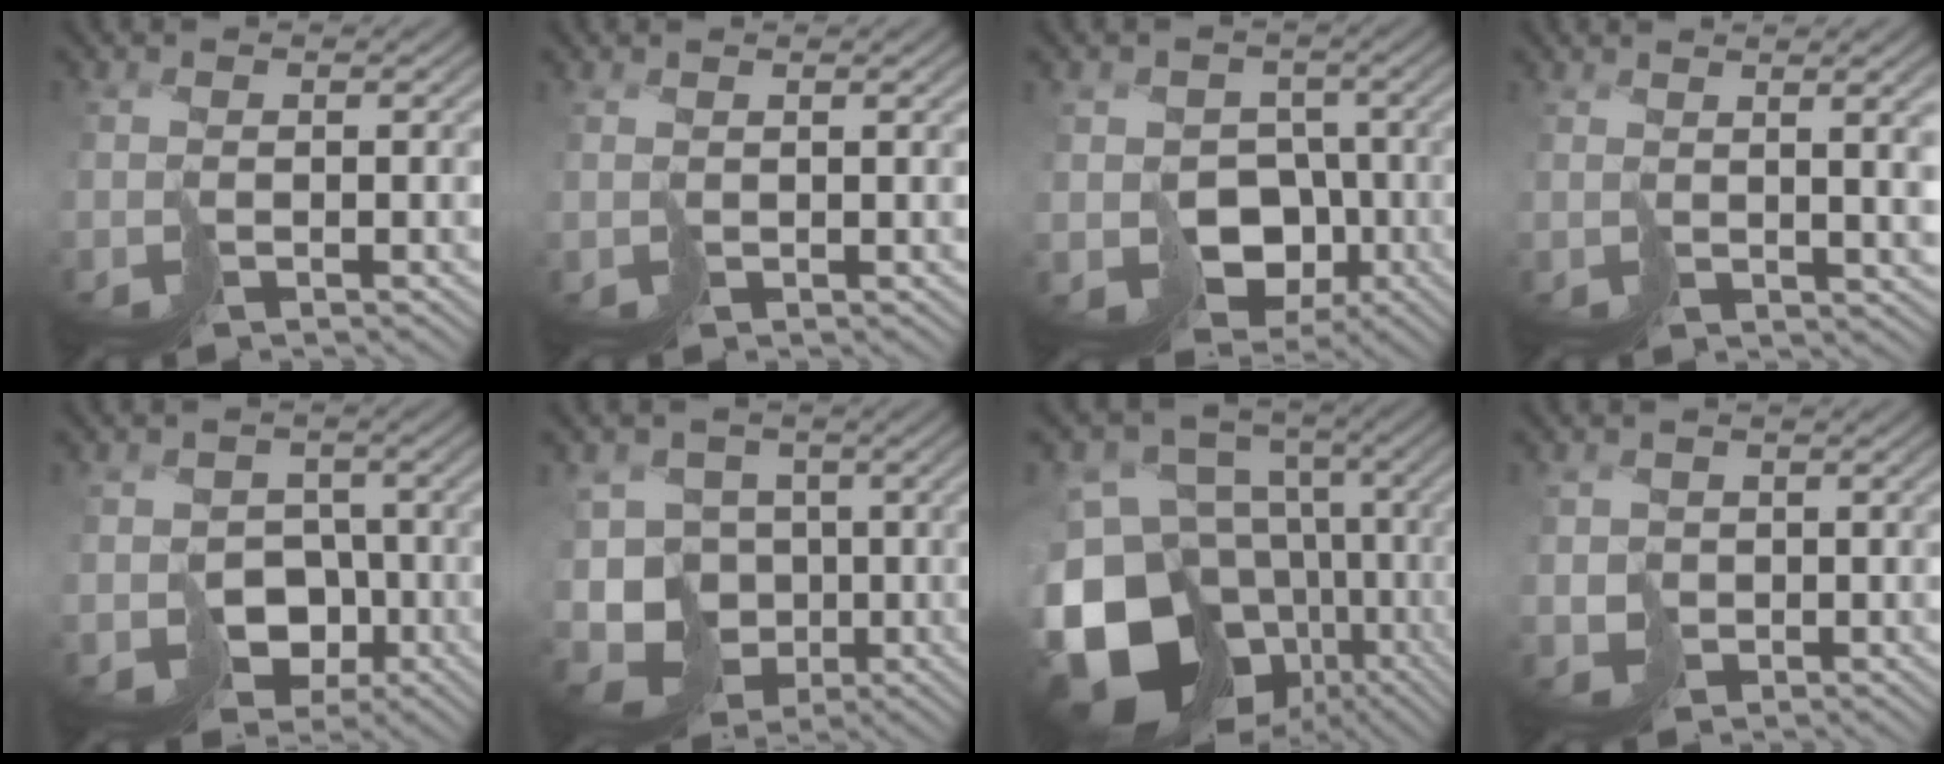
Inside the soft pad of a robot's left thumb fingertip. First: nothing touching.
{"total": 0.7, "force": [0.6, -0.4, 0.2], "torque": [-0.012, -0.003, 0.014]}
{"total": 9.6, "force": [-3.7, 8.0, 3.9], "torque": [-0.084, -0.022, -0.064]}
{"total": 6.0, "force": [2.3, 1.0, 5.4], "torque": [-0.078, 0.004, 0.054]}
{"total": 8.3, "force": [-3.5, 6.8, 3.0], "torque": [-0.062, -0.018, -0.065]}
{"total": 13.6, "force": [-6.6, 9.8, 6.7], "torque": [-0.159, -0.024, -0.097]}
{"total": 19.1, "force": [-7.7, 14.4, 10.0], "torque": [-0.232, -0.039, -0.093]}
{"total": 2.0, "force": [-0.1, 1.9, 0.4], "torque": [-0.013, -0.006, -0.004]}